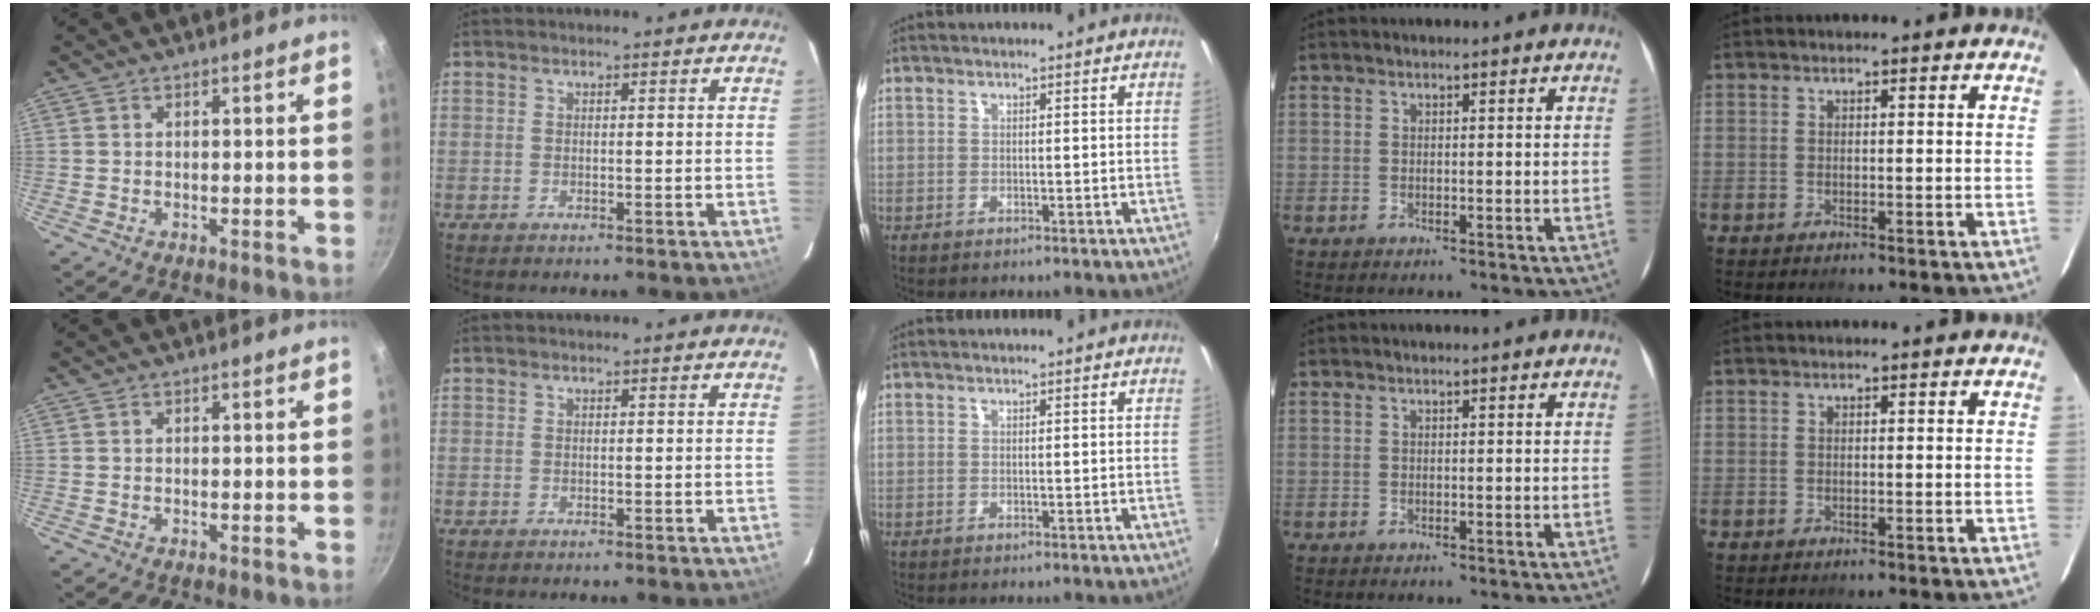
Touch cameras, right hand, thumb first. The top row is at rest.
{}